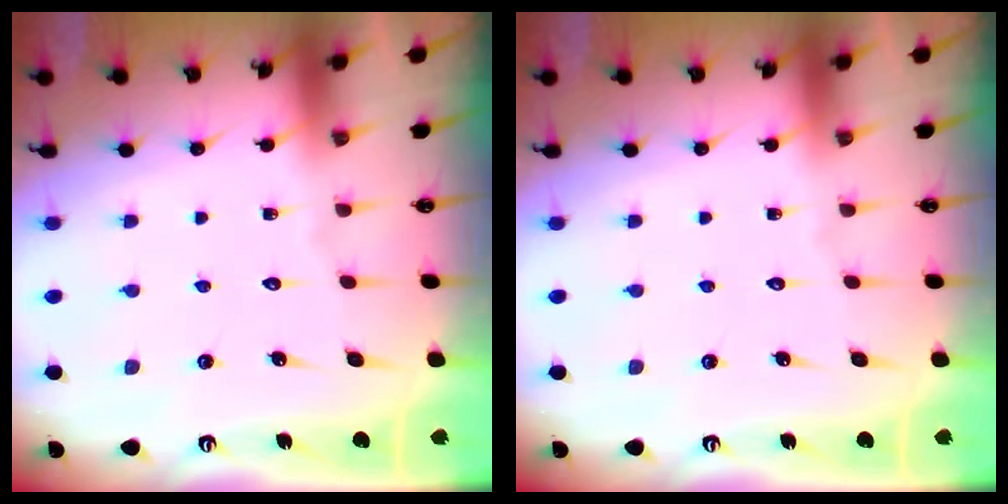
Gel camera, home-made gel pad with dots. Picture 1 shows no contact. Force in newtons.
{"total": 0.0}